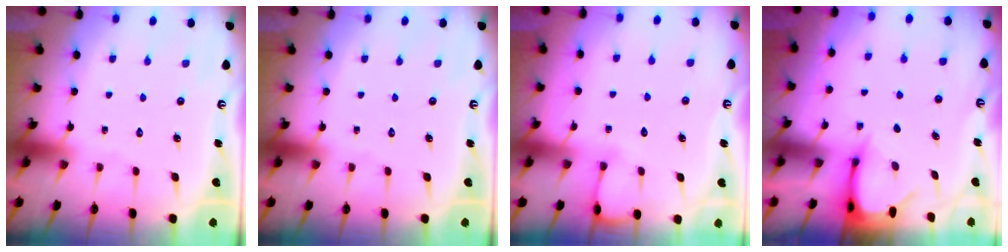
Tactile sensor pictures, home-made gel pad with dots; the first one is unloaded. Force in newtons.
{"total": 0.0}
{"total": 4.1, "press": 4.0, "slide": 0.5}
{"total": 3.8, "press": 3.7, "slide": 0.3}